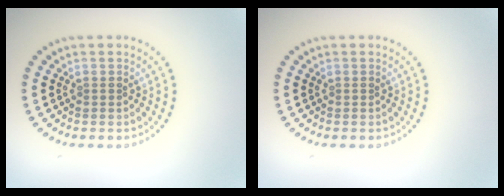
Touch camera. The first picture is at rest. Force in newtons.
{"total": 0.0}